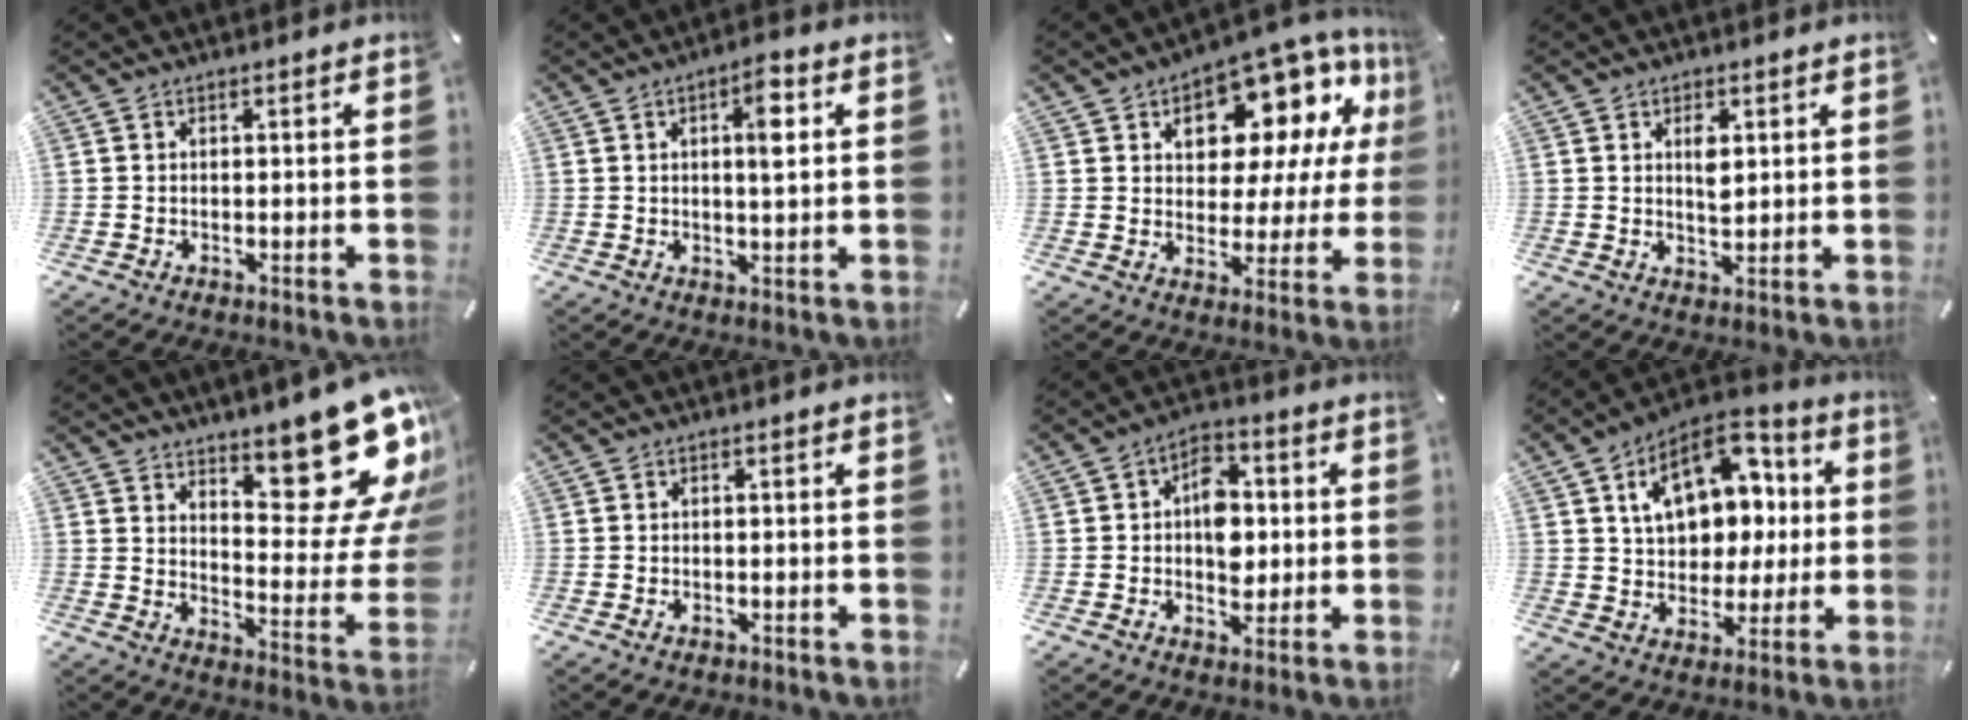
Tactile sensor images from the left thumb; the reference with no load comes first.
{"total": 6.5, "force": [2.0, 2.0, 5.9], "torque": [-0.087, -0.006, 0.025]}
{"total": 13.7, "force": [8.6, 8.0, 7.0], "torque": [-0.106, -0.068, 0.150]}
{"total": 4.1, "force": [1.4, 2.2, 3.1], "torque": [-0.045, -0.005, 0.018]}
{"total": 21.5, "force": [14.6, 8.2, 13.5], "torque": [-0.139, -0.135, 0.243]}
{"total": 0.9, "force": [-0.3, 0.6, 0.5], "torque": [-0.011, 0.000, -0.007]}
{"total": 9.3, "force": [0.2, 6.6, 6.5], "torque": [-0.084, 0.003, 0.002]}
{"total": 15.7, "force": [5.6, 11.5, 9.1], "torque": [-0.145, -0.014, 0.108]}